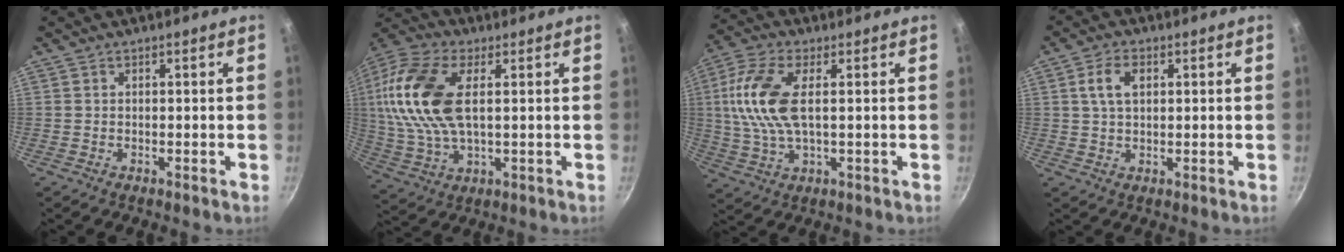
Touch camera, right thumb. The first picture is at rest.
{"total": 18.7, "force": [3.5, 10.0, 15.5], "torque": [-0.320, 0.007, 0.059]}
{"total": 12.7, "force": [1.8, 5.8, 11.2], "torque": [-0.240, 0.009, 0.026]}
{"total": 5.2, "force": [1.5, 3.1, 3.9], "torque": [-0.062, 0.004, 0.026]}